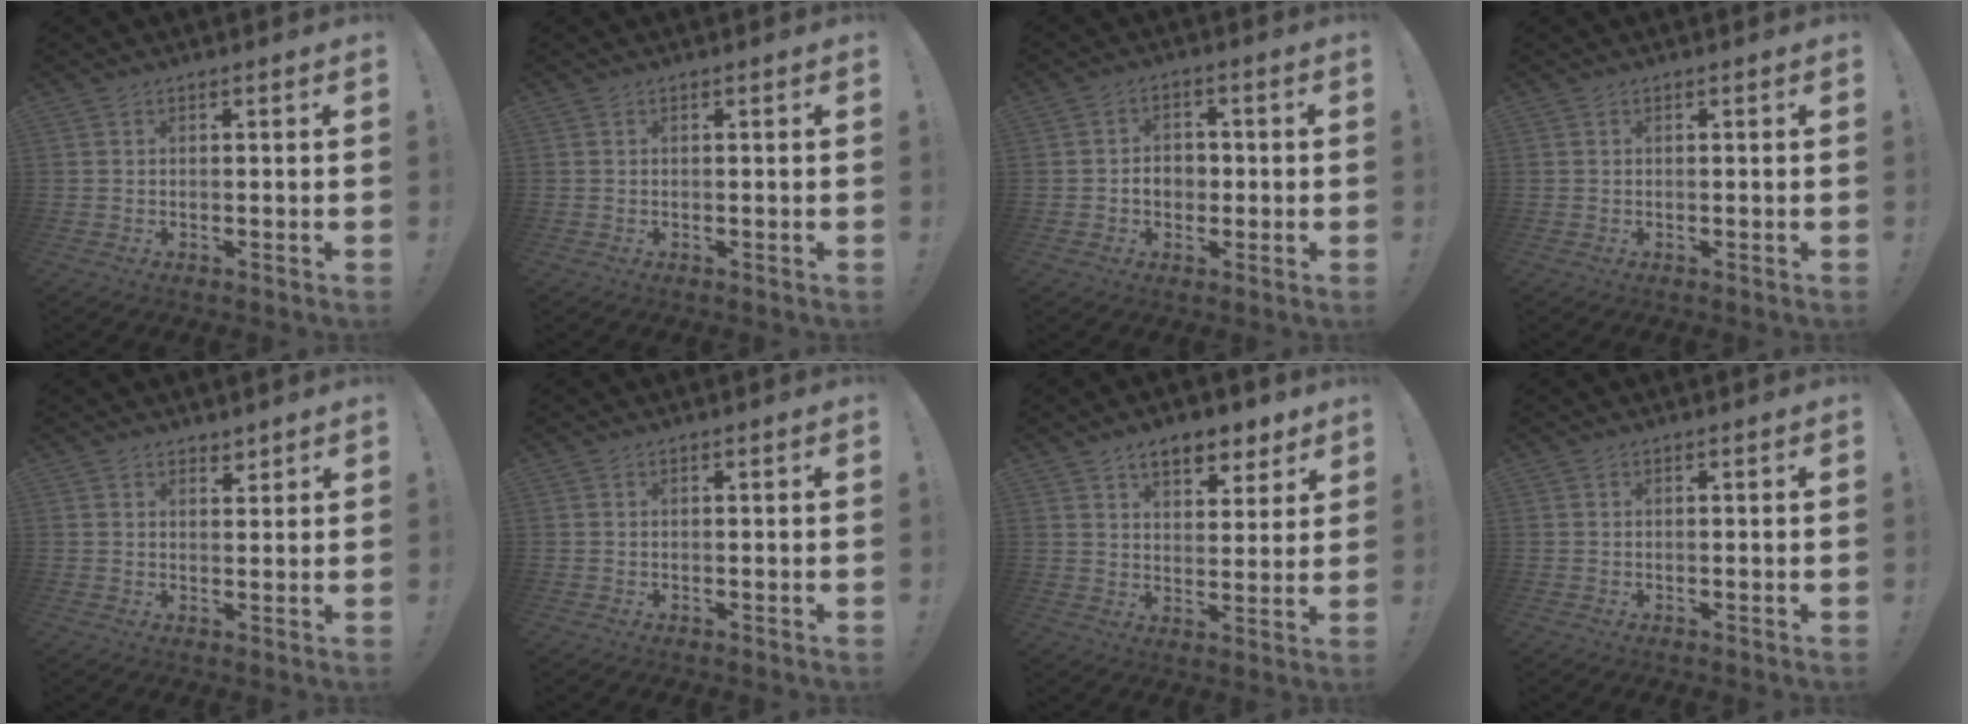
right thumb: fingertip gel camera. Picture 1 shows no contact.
{"total": 0.0}
{"total": 5.4, "force": [-1.0, 4.4, 3.0], "torque": [-0.035, 0.004, -0.020]}
{"total": 0.0}
{"total": 2.4, "force": [2.1, 1.2, 0.3], "torque": [0.010, -0.016, 0.035]}
{"total": 0.0}
{"total": 8.9, "force": [6.2, 4.6, 4.5], "torque": [-0.052, -0.033, 0.110]}
{"total": 0.0}